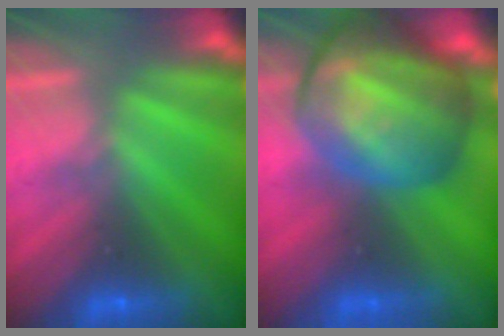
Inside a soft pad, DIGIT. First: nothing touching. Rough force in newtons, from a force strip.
{"total": 10.7}